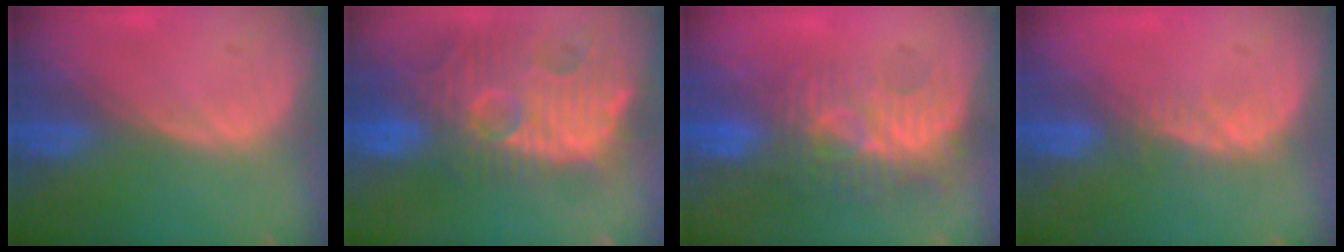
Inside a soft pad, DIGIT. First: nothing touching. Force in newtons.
{"total": 14.0, "press": 12.4, "slide": 6.6}
{"total": 9.4, "press": 8.5, "slide": 4.1}
{"total": 2.8, "press": 2.3, "slide": 1.7}